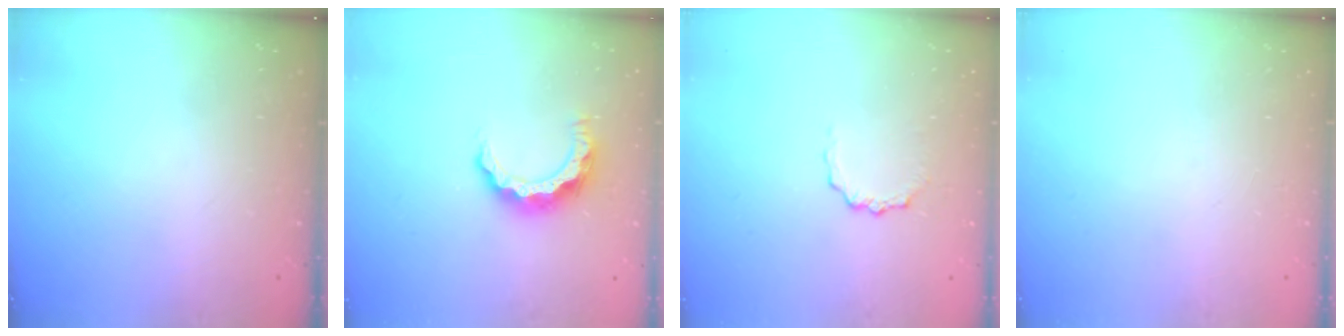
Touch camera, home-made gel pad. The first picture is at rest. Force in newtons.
{"total": 7.8, "press": 7.8, "slide": 0.7}
{"total": 2.3, "press": 2.2, "slide": 0.3}
{"total": 0.0}